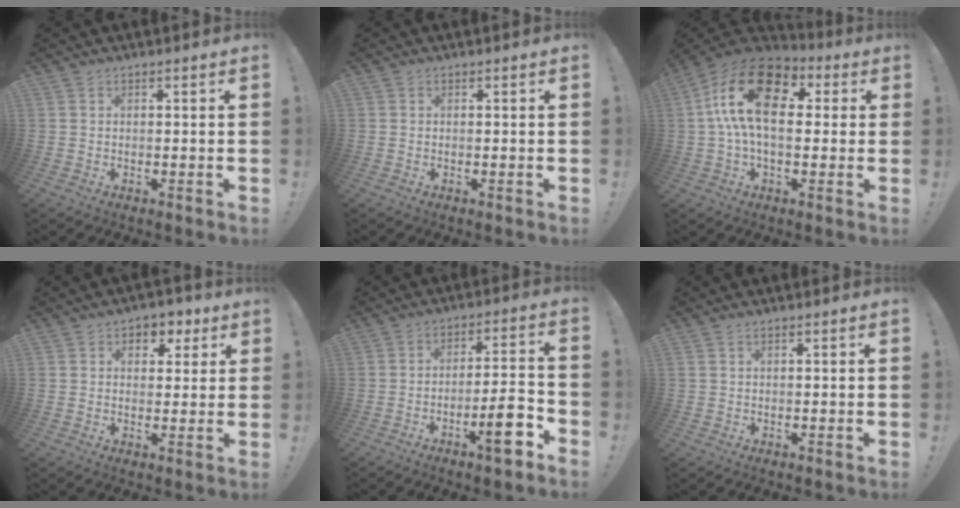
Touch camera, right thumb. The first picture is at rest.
{"total": 0.0}
{"total": 23.0, "force": [2.1, 11.5, 19.8], "torque": [-0.371, 0.006, 0.039]}
{"total": 5.3, "force": [2.0, 4.3, 2.3], "torque": [-0.026, -0.005, 0.037]}
{"total": 11.6, "force": [-5.9, 2.3, 9.7], "torque": [-0.125, 0.027, -0.096]}
{"total": 0.8, "force": [0.5, 0.4, 0.5], "torque": [-0.012, 0.003, 0.009]}